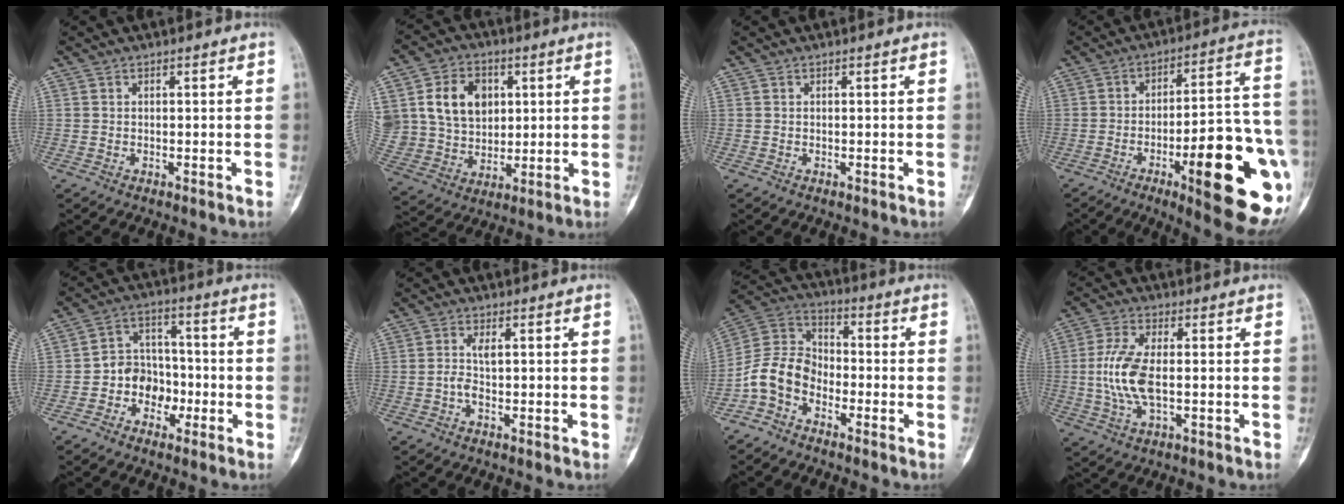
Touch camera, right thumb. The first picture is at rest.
{"total": 16.1, "force": [4.3, 12.7, 8.9], "torque": [-0.142, 0.002, 0.090]}
{"total": 0.0}
{"total": 24.5, "force": [-8.6, 6.4, 22.0], "torque": [-0.239, 0.029, -0.109]}
{"total": 8.3, "force": [-2.6, 6.9, 3.8], "torque": [-0.016, 0.039, -0.055]}
{"total": 2.5, "force": [-0.3, 1.1, 2.2], "torque": [-0.052, 0.005, -0.010]}
{"total": 9.6, "force": [-4.7, 6.8, 5.0], "torque": [-0.093, 0.055, -0.108]}
{"total": 9.6, "force": [-0.6, 4.1, 8.6], "torque": [-0.201, 0.003, -0.012]}